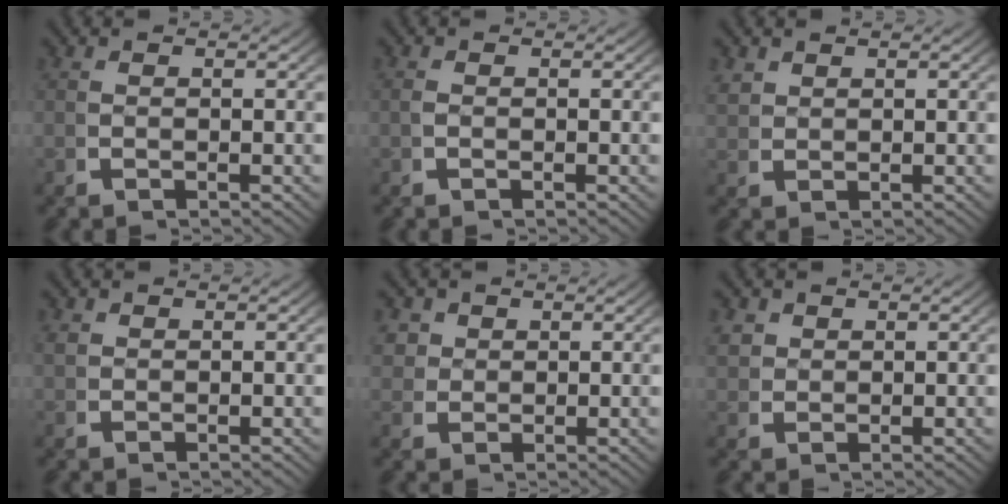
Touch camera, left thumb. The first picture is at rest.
{"total": 0.0}
{"total": 1.7, "force": [1.4, 0.8, 0.4], "torque": [-0.009, 0.002, 0.036]}
{"total": 1.0, "force": [0.7, 0.6, 0.3], "torque": [-0.007, -0.002, 0.019]}
{"total": 3.4, "force": [1.6, 2.7, 1.2], "torque": [-0.032, -0.005, 0.035]}
{"total": 2.5, "force": [1.4, 1.8, 0.9], "torque": [-0.023, -0.004, 0.034]}